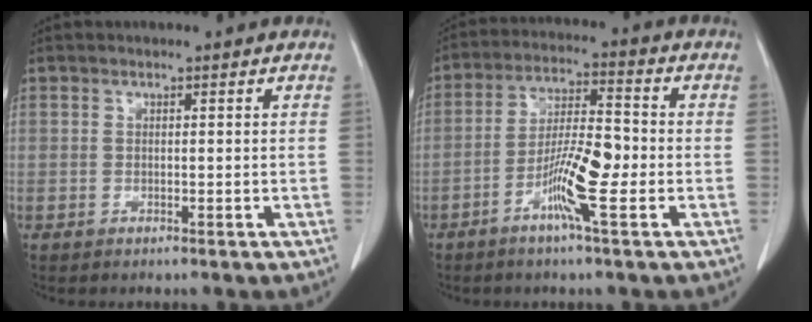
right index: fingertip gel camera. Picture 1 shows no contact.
{"total": 9.2, "force": [-3.2, 0.7, 8.6], "torque": [-0.161, 0.000, -0.064]}